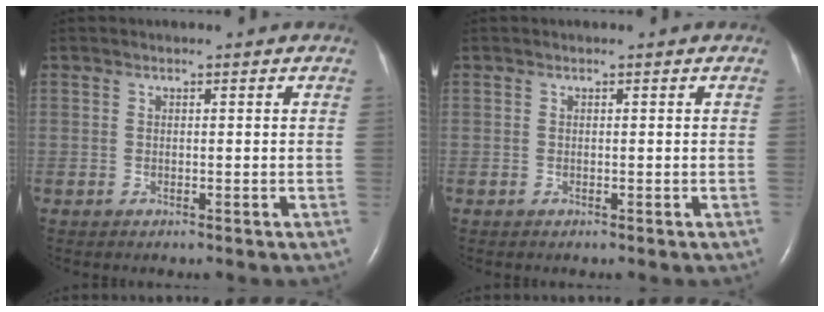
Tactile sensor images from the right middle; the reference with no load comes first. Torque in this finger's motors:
{"motor_torque": [0.00, 0.00, 0.00, 0.00]}